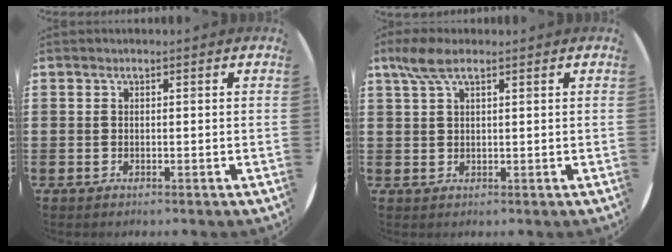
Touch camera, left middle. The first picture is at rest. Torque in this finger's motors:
{"motor_torque": [1.06, -1.03, 0.16, 0.16]}